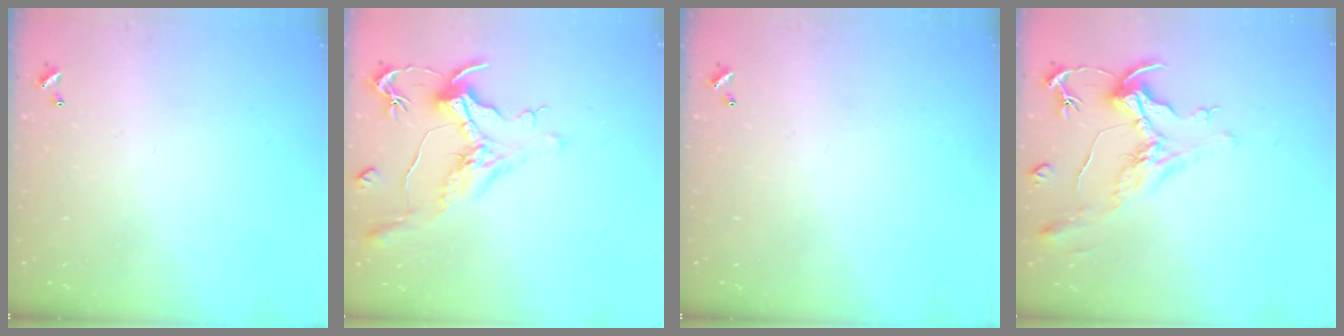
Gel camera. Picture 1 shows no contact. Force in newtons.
{"total": 1.3, "press": 1.1, "slide": 0.7}
{"total": 0.0}
{"total": 2.2, "press": 1.7, "slide": 1.3}